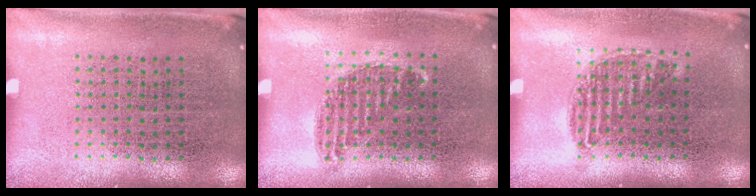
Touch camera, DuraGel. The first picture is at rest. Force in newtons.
{"total": 0.8, "press": 0.6, "slide": 0.4}
{"total": 0.9, "press": 0.8, "slide": 0.5}